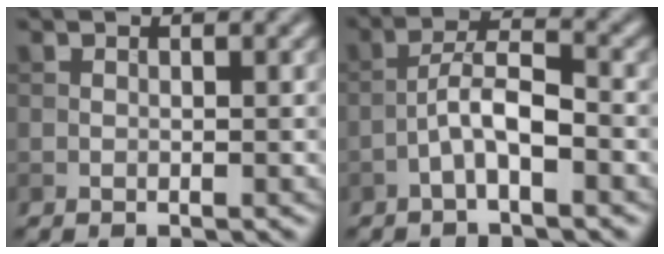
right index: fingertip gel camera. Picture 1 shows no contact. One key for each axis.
{"total": 3.9, "fx": -1.7, "fy": 1.1, "fz": 3.3, "tx": -0.059, "ty": 0.015, "tz": -0.038}